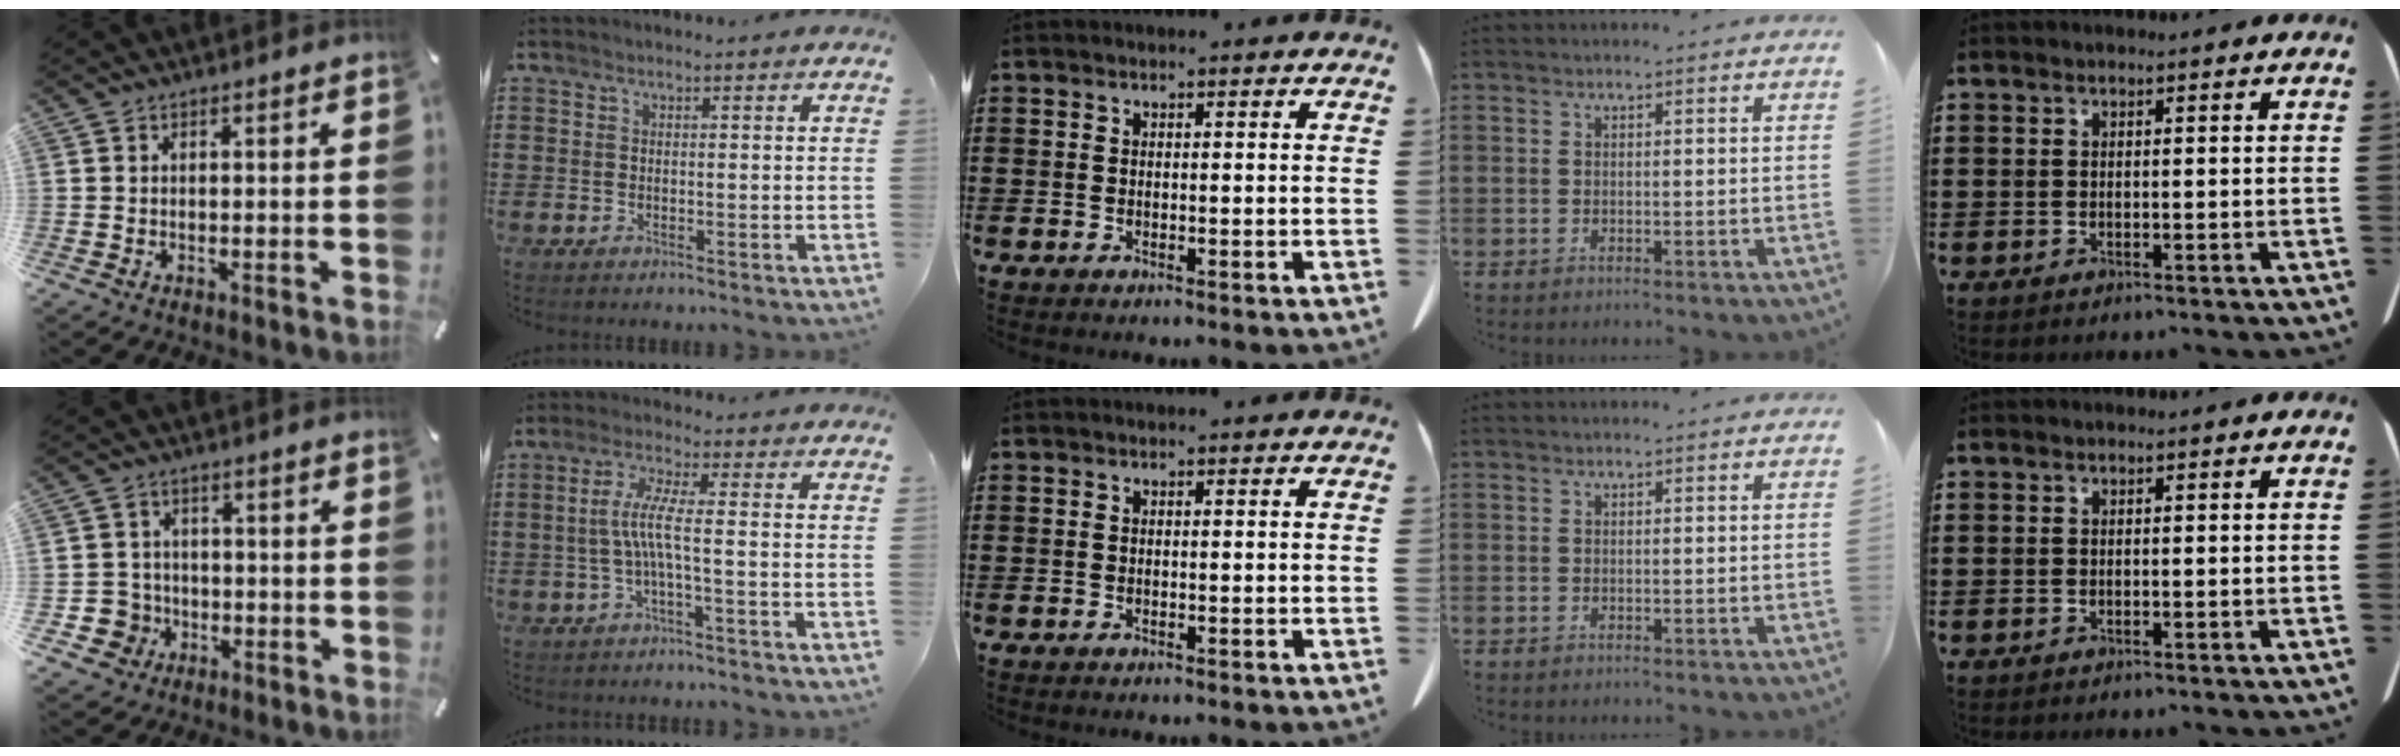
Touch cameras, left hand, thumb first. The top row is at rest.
{"thumb": {"total": 6.4, "force": [-1.8, 6.1, 0.8], "torque": [-0.034, 0.014, -0.030]}, "index": {"total": 5.8, "force": [-0.9, 0.3, 5.7], "torque": [-0.120, -0.006, -0.026]}}